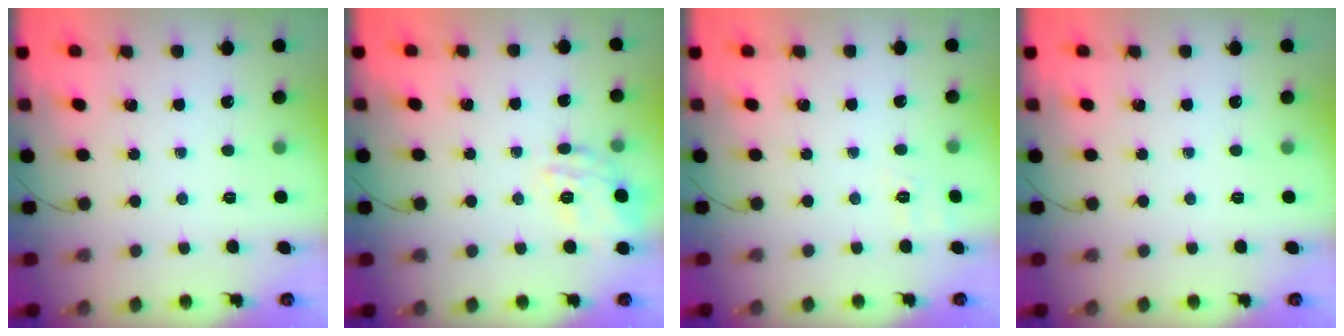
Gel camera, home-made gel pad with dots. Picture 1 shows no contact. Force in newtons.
{"total": 8.9, "press": 8.9, "slide": 0.6}
{"total": 6.3, "press": 6.0, "slide": 1.8}
{"total": 0.0}